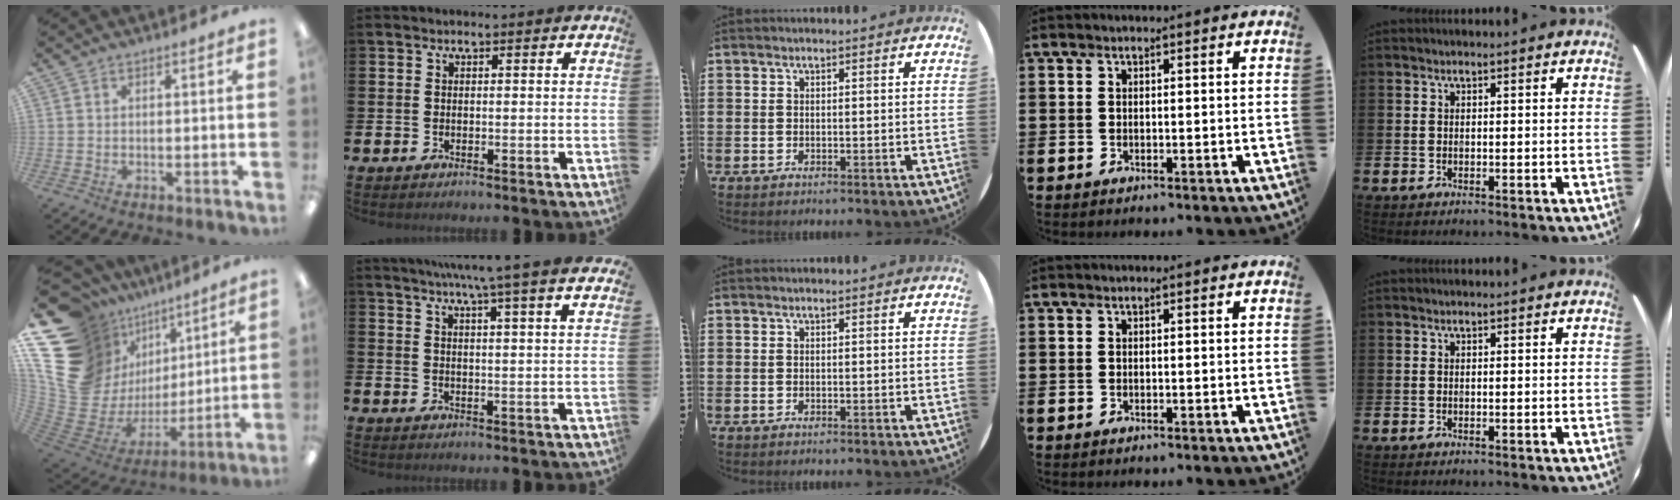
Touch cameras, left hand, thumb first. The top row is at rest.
{"thumb": {"total": 20.9, "force": [7.7, 17.2, 9.2], "torque": [-0.178, -0.093, 0.189]}, "index": {"total": 6.1, "force": [5.4, -1.2, 2.5], "torque": [-0.055, -0.029, 0.090]}}